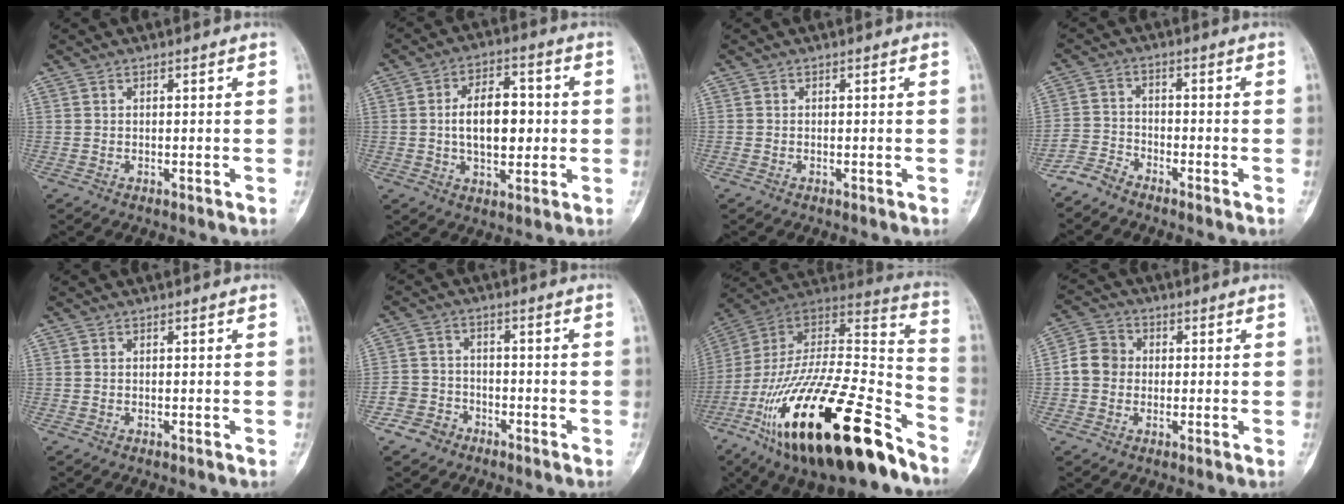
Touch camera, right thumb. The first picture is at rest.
{"total": 11.3, "force": [0.2, 6.5, 9.3], "torque": [-0.122, 0.011, 0.004]}
{"total": 0.0}
{"total": 4.0, "force": [-3.8, 1.3, 0.5], "torque": [-0.005, 0.013, -0.085]}
{"total": 0.0}
{"total": 5.5, "force": [-3.6, 4.1, 0.5], "torque": [0.016, 0.028, -0.071]}
{"total": 36.5, "force": [-20.9, 11.4, 27.7], "torque": [-0.454, 0.041, -0.349]}
{"total": 6.0, "force": [-0.3, 5.4, 2.7], "torque": [-0.034, 0.016, -0.017]}